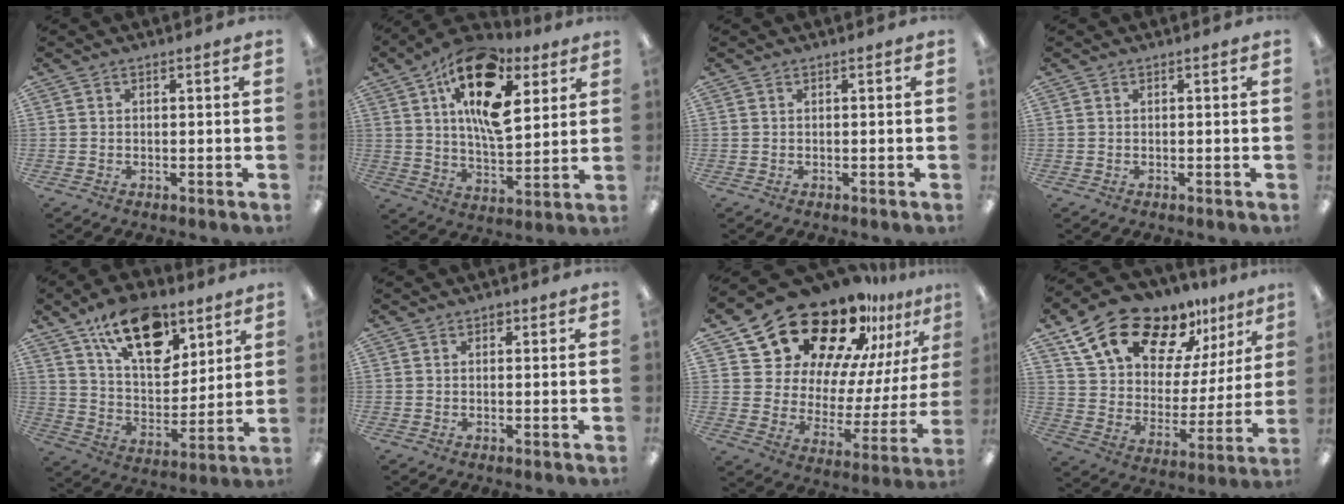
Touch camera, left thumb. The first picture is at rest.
{"total": 20.0, "force": [9.6, 10.1, 14.3], "torque": [-0.220, -0.034, 0.162]}
{"total": 0.0}
{"total": 0.0}
{"total": 19.2, "force": [11.7, 10.1, 11.5], "torque": [-0.181, -0.049, 0.204]}
{"total": 1.0, "force": [0.4, 0.8, 0.5], "torque": [-0.002, 0.001, 0.006]}
{"total": 23.0, "force": [19.0, 10.2, 8.1], "torque": [-0.141, -0.145, 0.338]}
{"total": 19.1, "force": [15.0, 8.7, 8.0], "torque": [-0.155, -0.100, 0.270]}